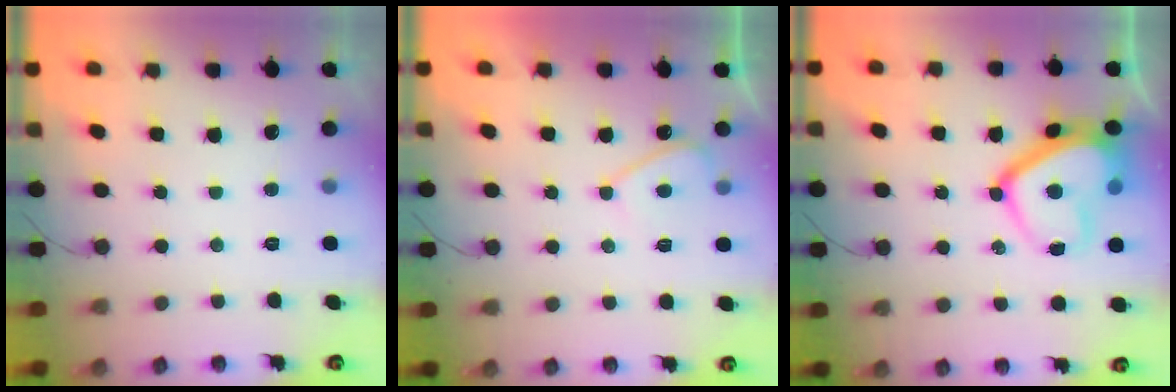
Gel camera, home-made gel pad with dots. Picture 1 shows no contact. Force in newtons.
{"total": 3.6, "press": 3.6, "slide": 0.7}
{"total": 13.9, "press": 13.9, "slide": 0.8}